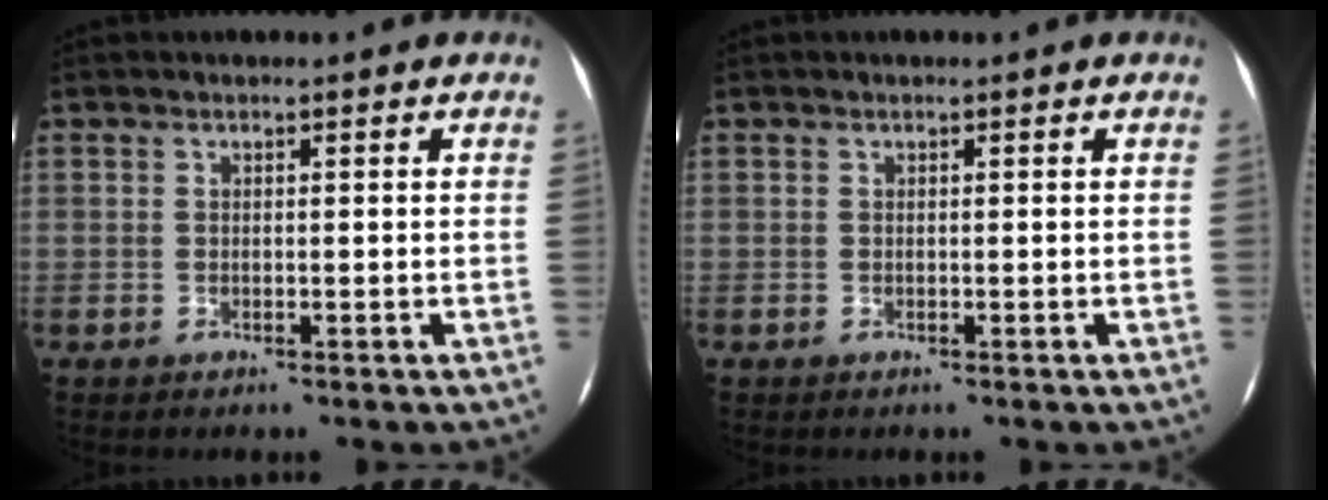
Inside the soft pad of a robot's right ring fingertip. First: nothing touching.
{"total": 0.0}